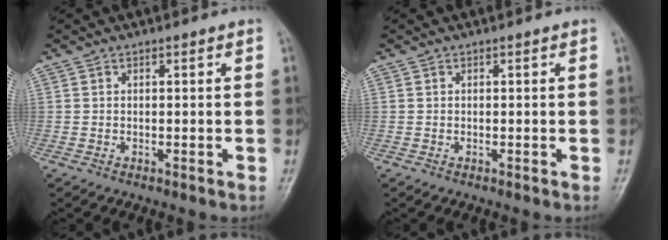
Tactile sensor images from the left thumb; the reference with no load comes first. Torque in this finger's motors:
{"motor_torque": [-0.03, 0.03, 0.04, -0.08, 0.00]}